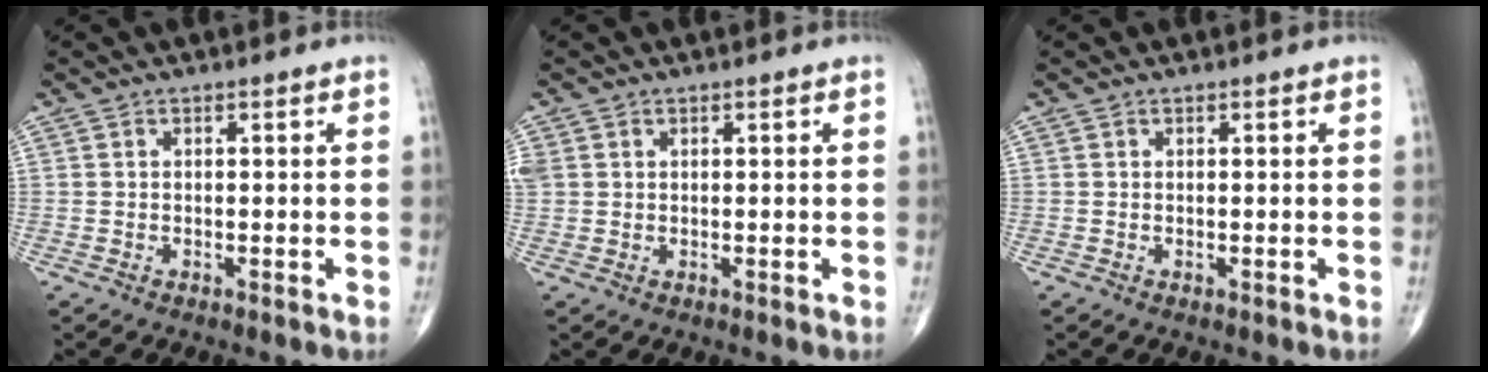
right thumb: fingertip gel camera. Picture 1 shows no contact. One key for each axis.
{"total": 3.1, "fx": 0.7, "fy": 2.7, "fz": 1.3, "tx": -0.044, "ty": 0.011, "tz": 0.023}
{"total": 0.0}